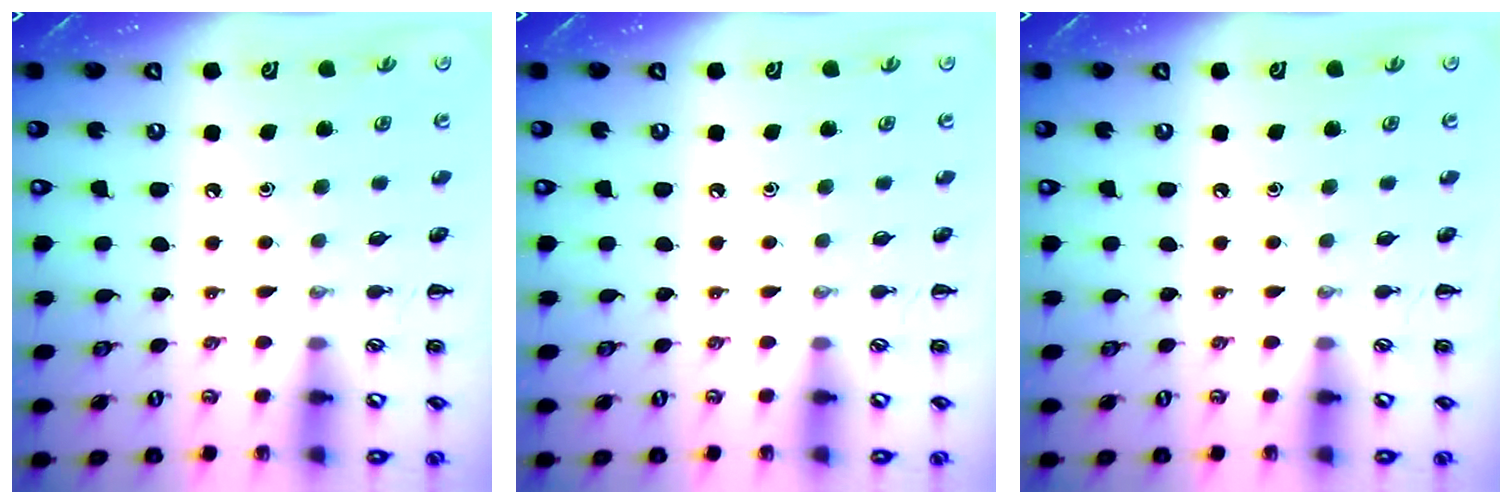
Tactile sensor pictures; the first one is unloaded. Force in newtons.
{"total": 0.0}
{"total": 0.0}